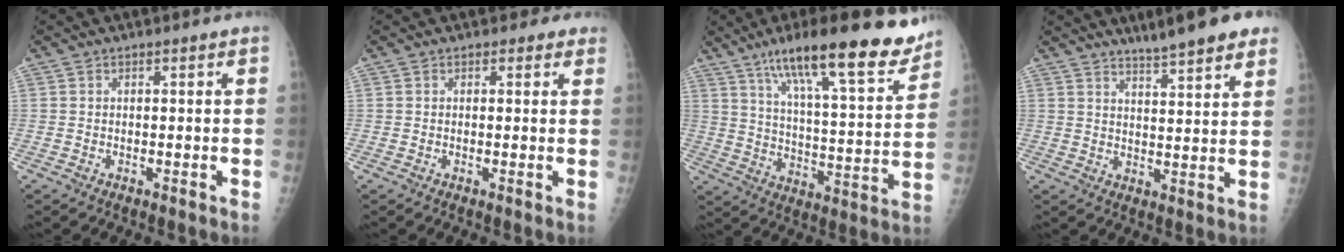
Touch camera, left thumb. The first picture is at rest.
{"total": 1.8, "force": [1.2, 1.2, 0.4], "torque": [0.012, -0.005, 0.004]}
{"total": 22.9, "force": [15.8, 4.8, 15.9], "torque": [-0.223, -0.056, 0.250]}
{"total": 10.6, "force": [8.2, 1.4, 6.6], "torque": [-0.078, -0.031, 0.110]}